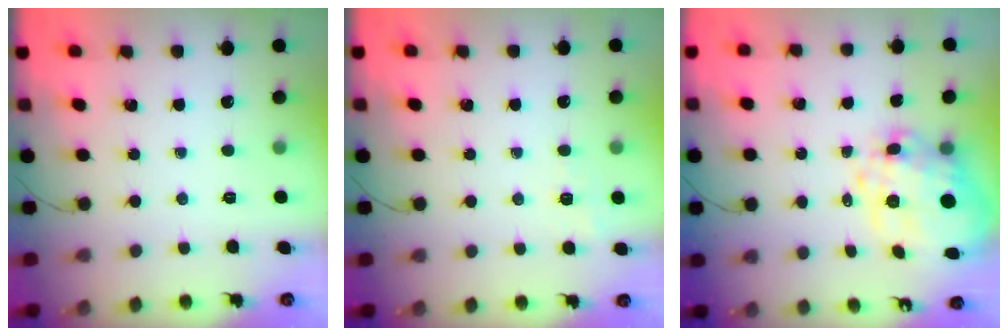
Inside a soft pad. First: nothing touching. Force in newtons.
{"total": 1.7, "press": 1.0, "slide": 1.3}
{"total": 14.6, "press": 14.2, "slide": 3.2}